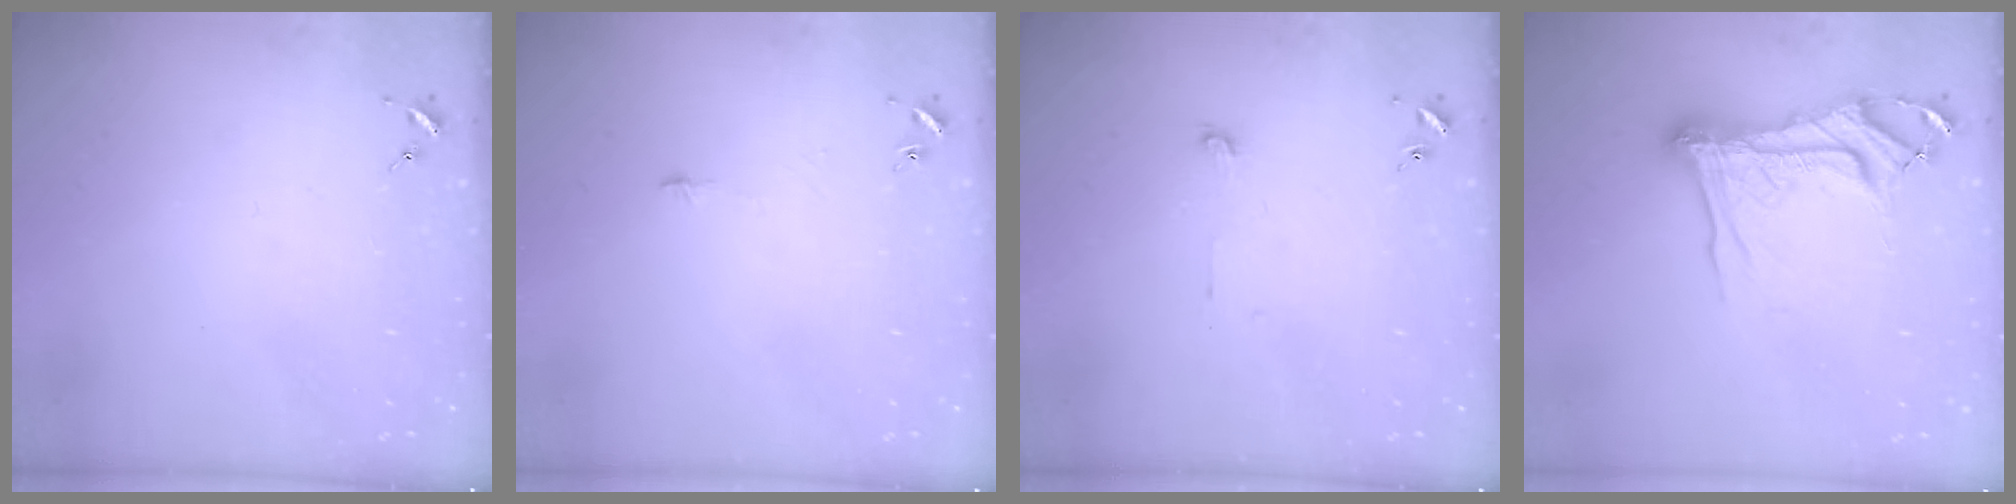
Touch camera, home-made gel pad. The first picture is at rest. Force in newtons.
{"total": 2.9, "press": 2.9, "slide": 0.3}
{"total": 3.8, "press": 3.8, "slide": 0.3}
{"total": 15.9, "press": 15.8, "slide": 1.8}